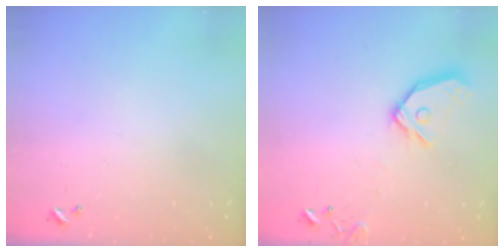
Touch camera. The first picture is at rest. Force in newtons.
{"total": 14.2, "press": 14.0, "slide": 2.3}